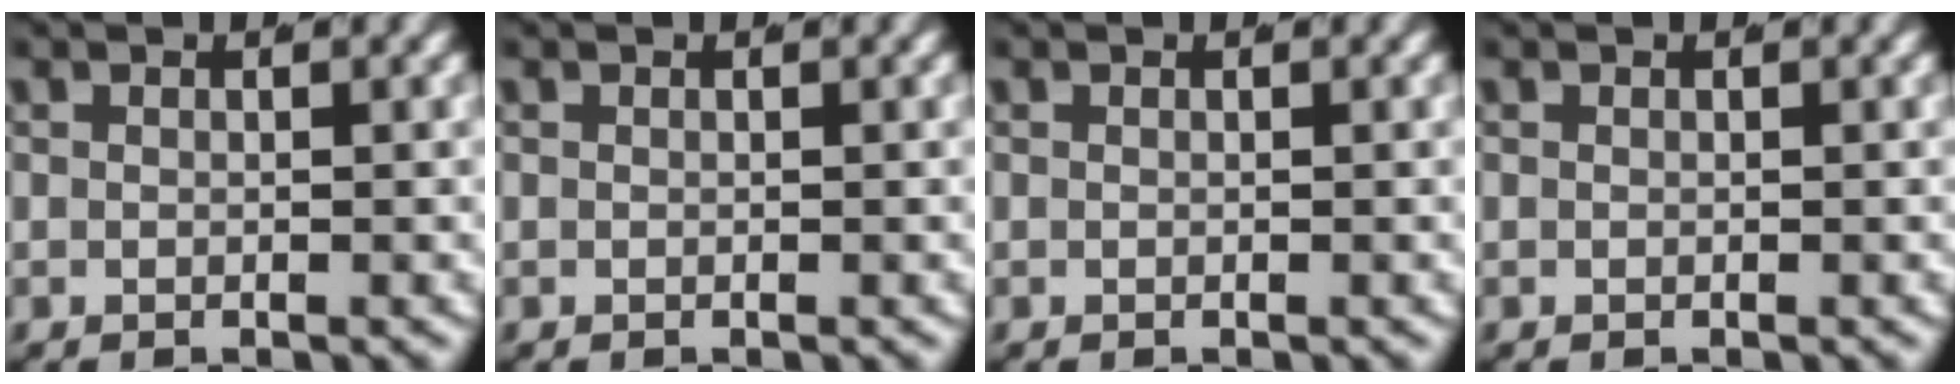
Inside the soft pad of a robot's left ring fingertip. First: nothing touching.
{"total": 0.0}
{"total": 0.0}
{"total": 0.0}